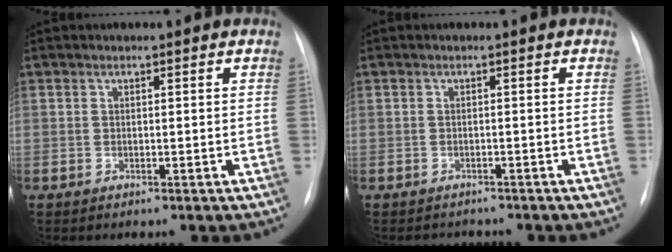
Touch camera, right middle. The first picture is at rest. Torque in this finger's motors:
{"motor_torque": [0.23, -0.41, -0.01, 0.01]}